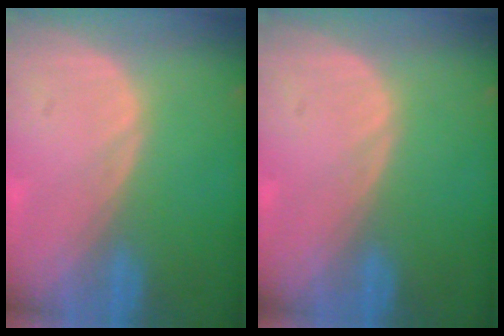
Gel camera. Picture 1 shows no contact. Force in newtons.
{"total": 0.0}